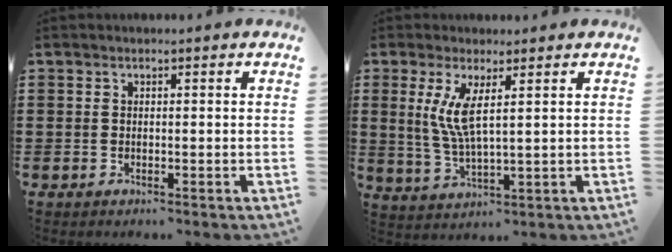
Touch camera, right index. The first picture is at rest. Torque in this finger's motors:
{"motor_torque": [0.96, 0.23, 0.51, 0.12]}